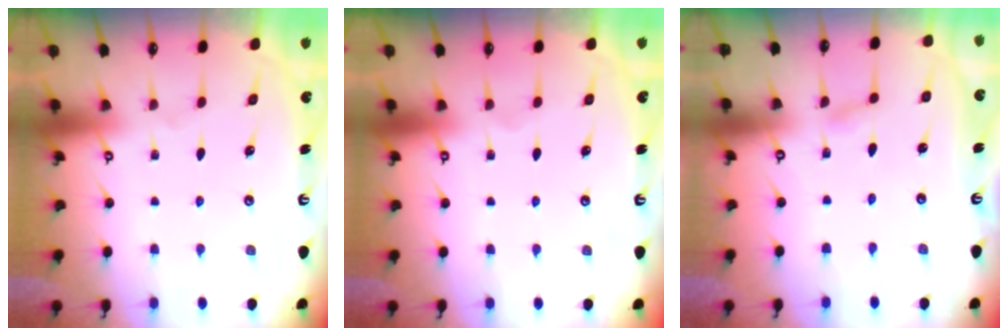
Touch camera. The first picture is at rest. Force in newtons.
{"total": 0.0}
{"total": 0.9, "press": 0.9, "slide": 0.1}